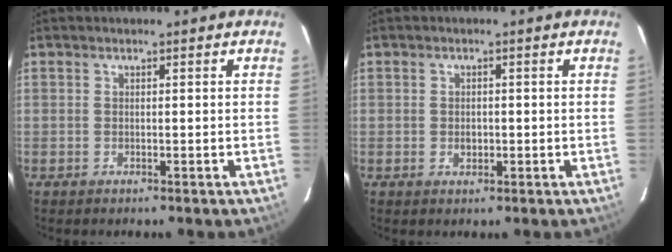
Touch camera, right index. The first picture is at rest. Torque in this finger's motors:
{"motor_torque": [0.00, 0.06, 0.02, -0.01]}